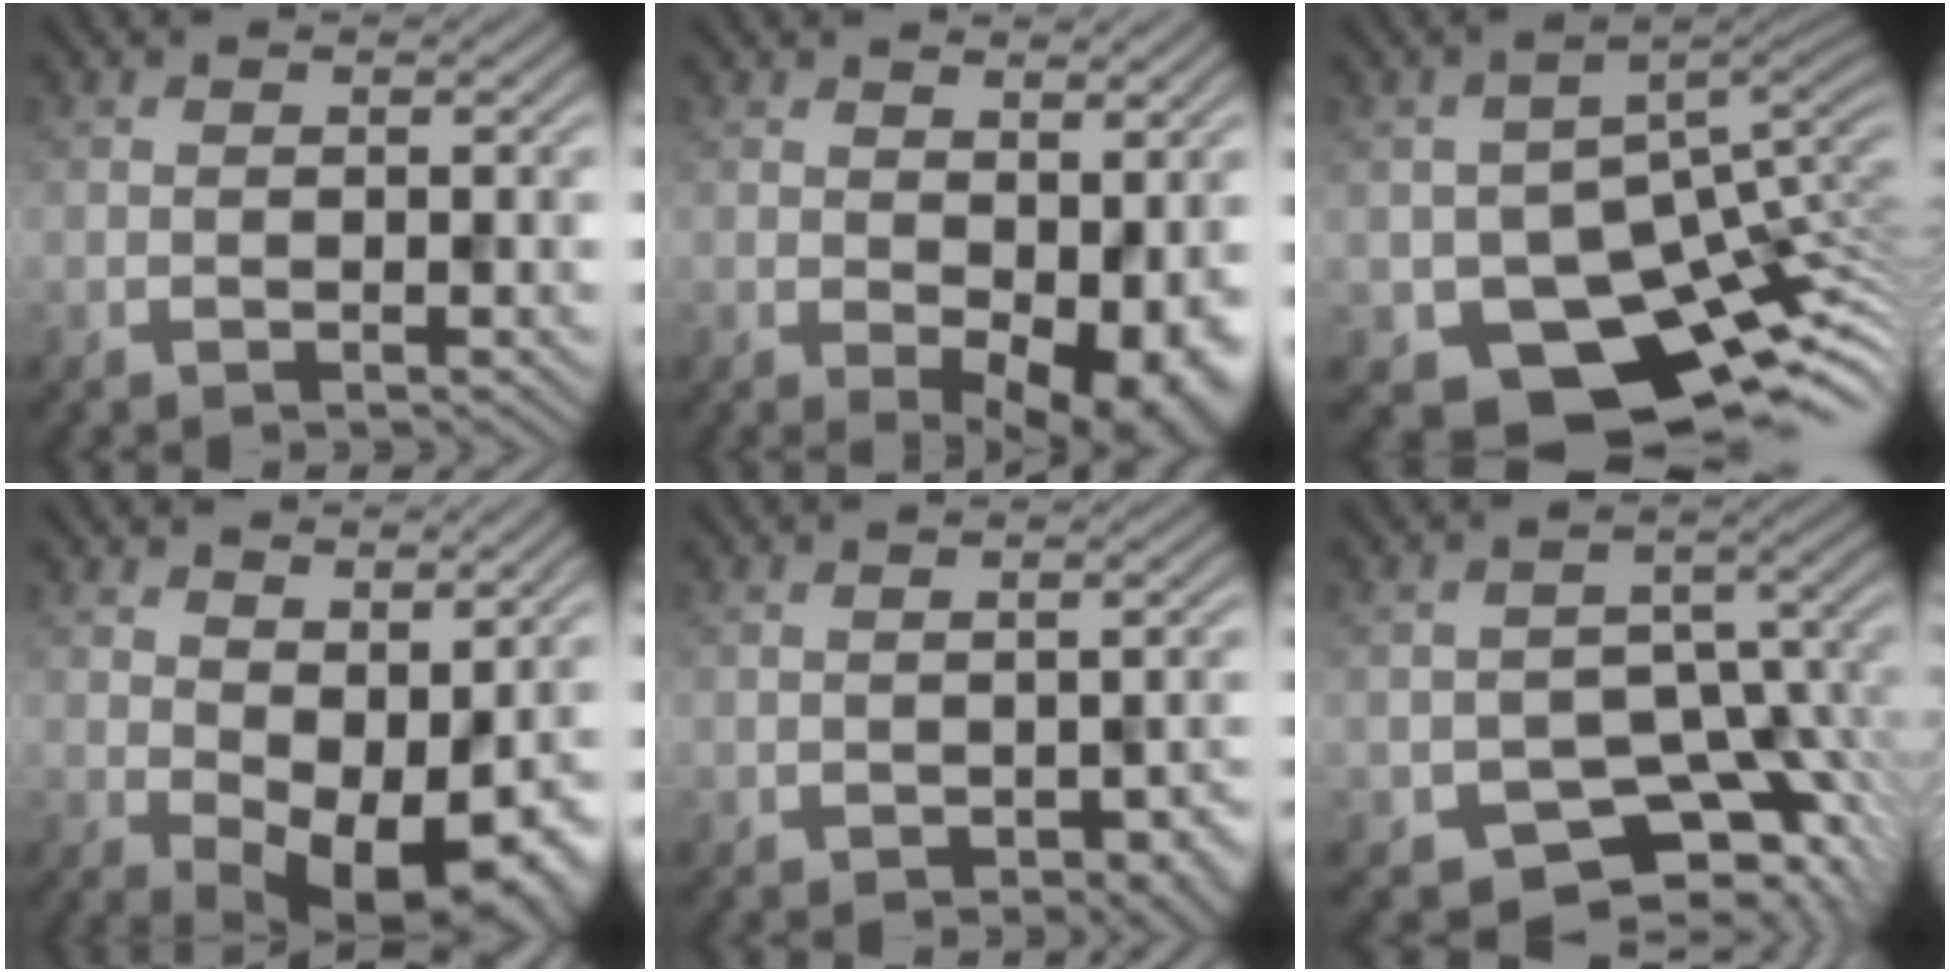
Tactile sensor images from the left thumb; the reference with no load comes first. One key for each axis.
{"total": 5.5, "fx": -0.3, "fy": 2.9, "fz": 4.7, "tx": -0.065, "ty": -0.018, "tz": 0.020}
{"total": 12.6, "fx": -5.4, "fy": 8.1, "fz": 8.0, "tx": -0.124, "ty": -0.042, "tz": -0.065}
{"total": 8.3, "fx": 1.0, "fy": 5.3, "fz": 6.3, "tx": -0.081, "ty": -0.019, "tz": 0.042}
{"total": 4.6, "fx": -2.7, "fy": 1.8, "fz": 3.2, "tx": -0.029, "ty": -0.011, "tz": -0.011}
{"total": 8.9, "fx": -5.8, "fy": 5.6, "fz": 3.8, "tx": -0.043, "ty": -0.022, "tz": -0.078}